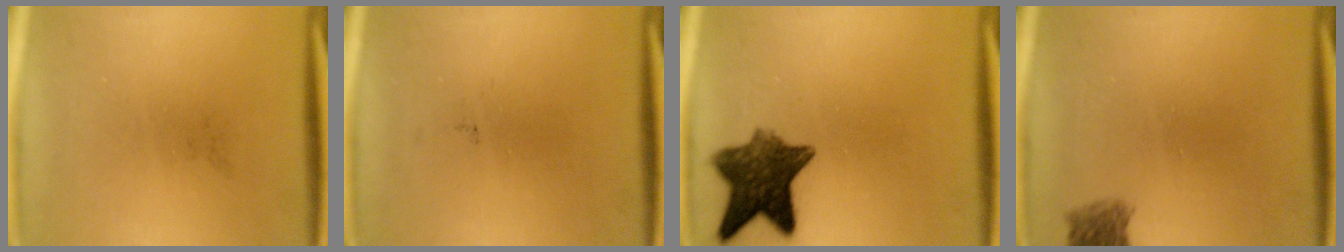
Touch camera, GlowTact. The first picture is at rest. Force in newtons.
{"total": 0.0}
{"total": 9.7}
{"total": 2.6}